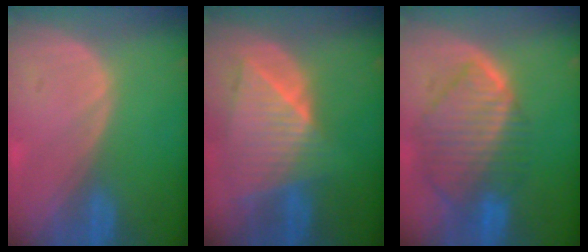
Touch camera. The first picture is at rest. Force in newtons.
{"total": 9.1, "press": 8.0, "slide": 4.3}
{"total": 10.3, "press": 8.8, "slide": 5.3}